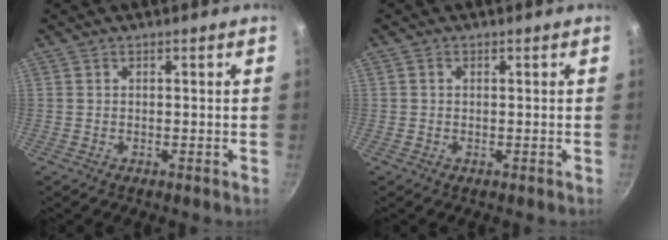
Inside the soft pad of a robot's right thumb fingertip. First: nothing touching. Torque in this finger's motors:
{"motor_torque": [0.02, -0.04, -0.17, 0.29, 0.00]}